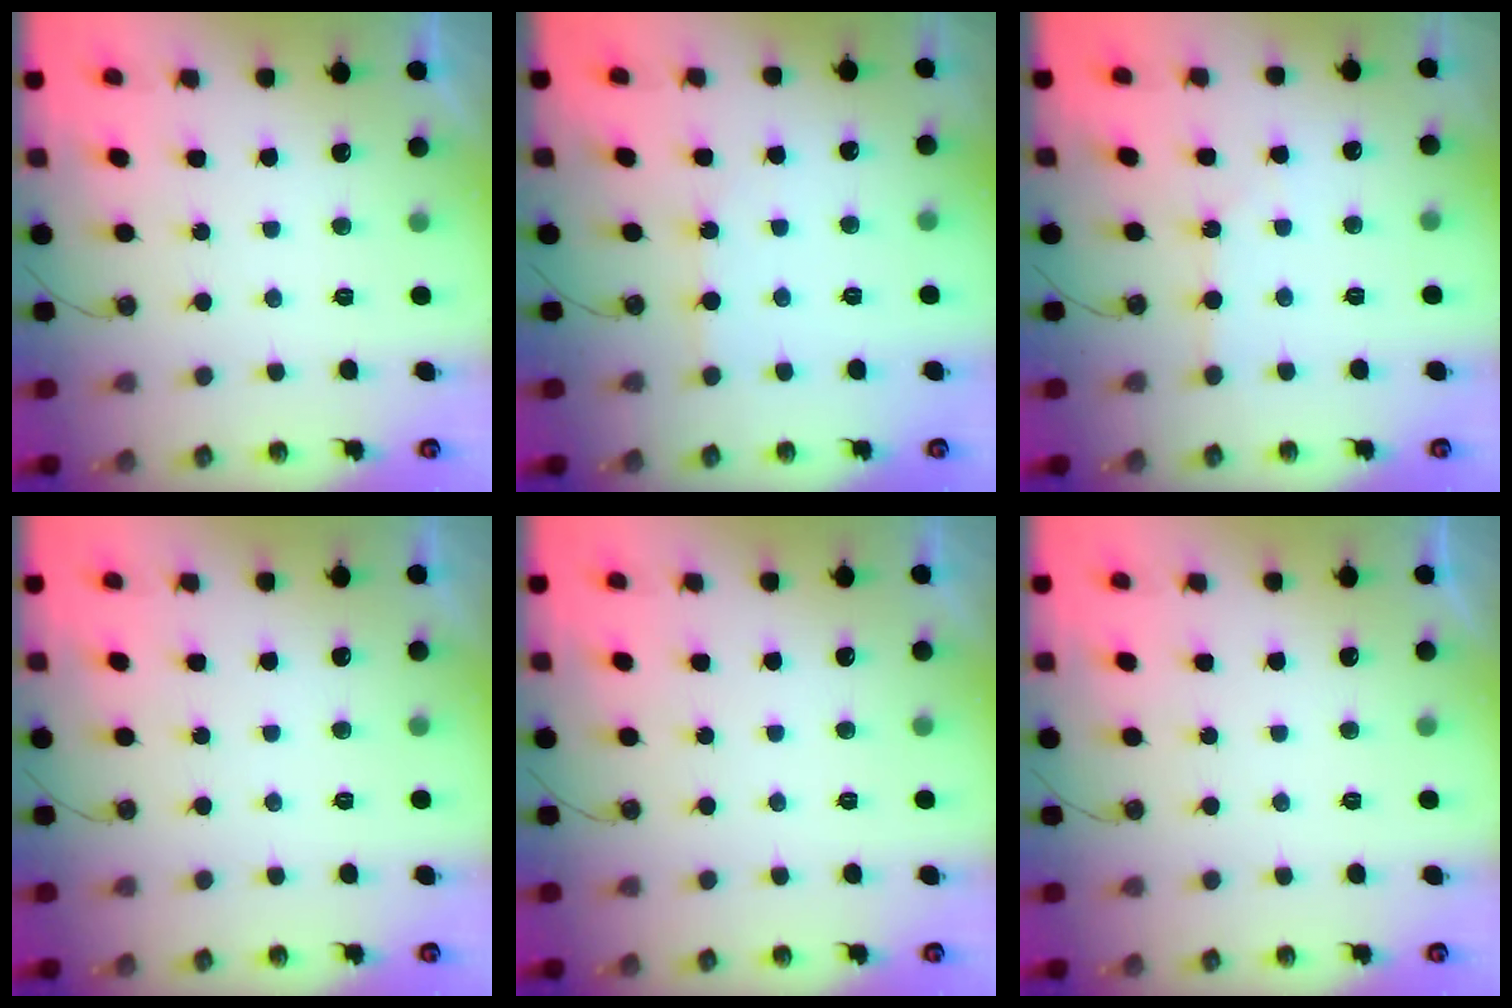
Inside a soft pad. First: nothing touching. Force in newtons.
{"total": 4.1, "press": 4.0, "slide": 0.6}
{"total": 2.4, "press": 2.3, "slide": 0.3}
{"total": 0.0}
{"total": 0.0}
{"total": 0.0}